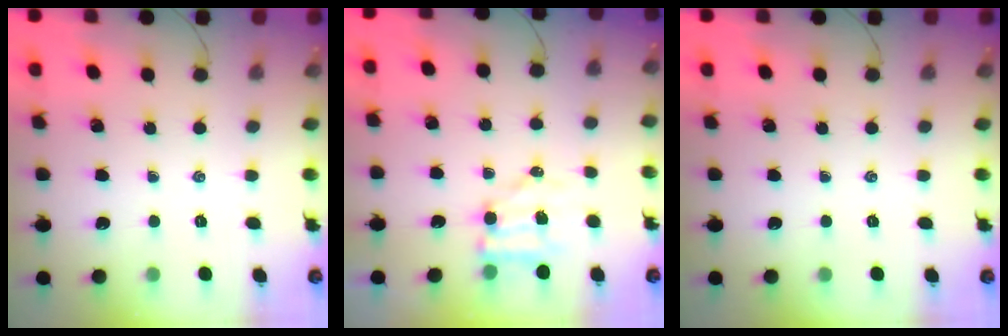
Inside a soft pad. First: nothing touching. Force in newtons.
{"total": 6.2, "press": 6.2, "slide": 0.7}
{"total": 0.0}